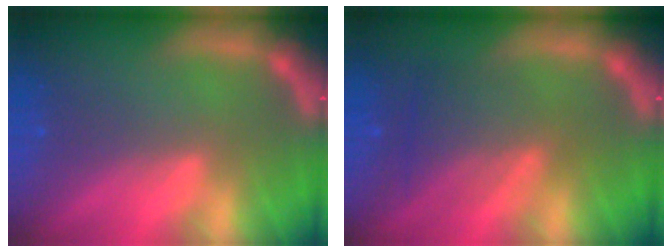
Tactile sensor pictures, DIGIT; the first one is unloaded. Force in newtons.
{"total": 4.5}